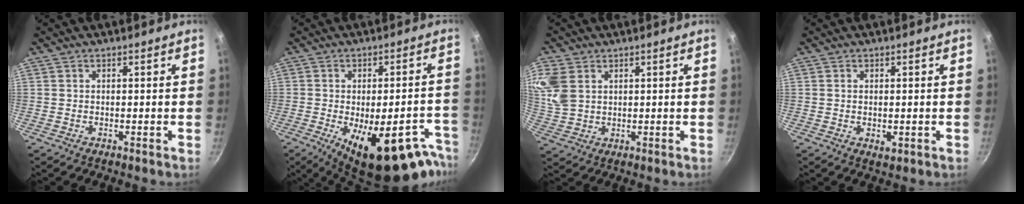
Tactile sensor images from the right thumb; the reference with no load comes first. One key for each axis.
{"total": 20.7, "fx": -11.7, "fy": 7.9, "fz": 15.1, "tx": -0.139, "ty": 0.029, "tz": -0.157}
{"total": 8.4, "fx": 3.1, "fy": 6.1, "fz": 5.0, "tx": -0.098, "ty": -0.008, "tz": 0.065}
{"total": 2.1, "fx": -0.2, "fy": 1.2, "fz": 1.7, "tx": -0.025, "ty": -0.005, "tz": -0.002}